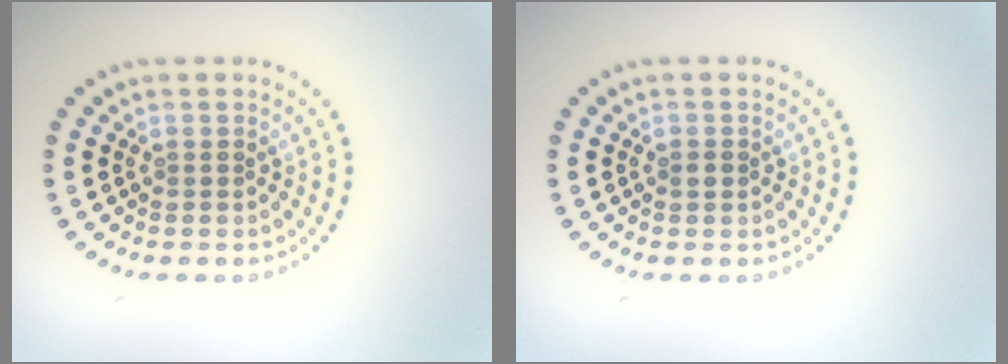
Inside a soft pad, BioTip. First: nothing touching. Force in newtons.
{"total": 0.8, "press": 0.8, "slide": 0.1}